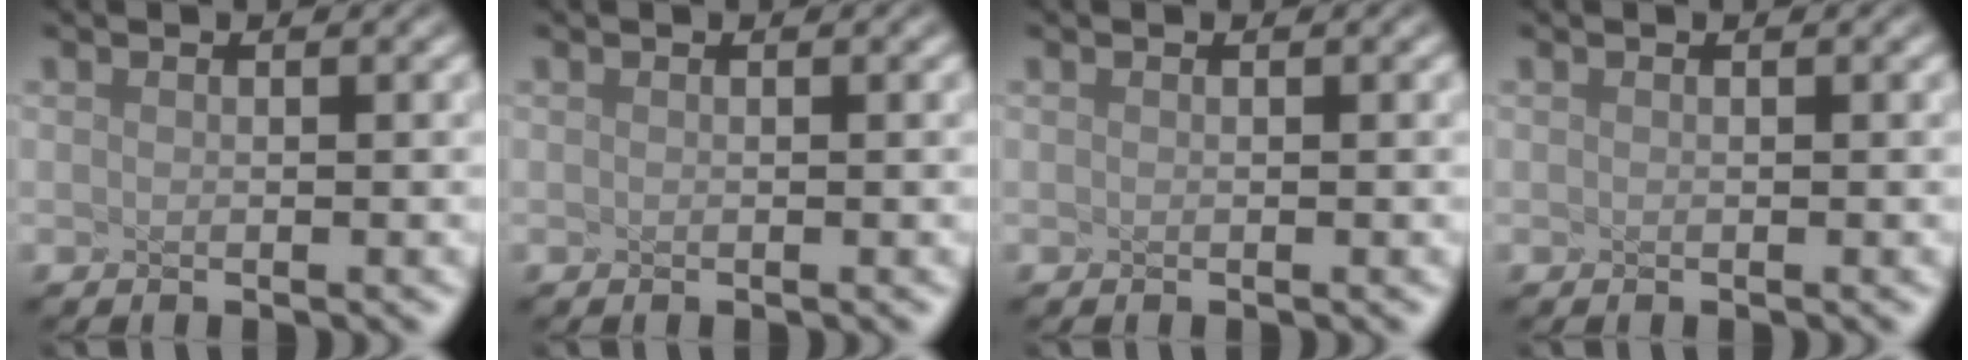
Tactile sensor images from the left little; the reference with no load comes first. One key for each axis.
{"total": 0.0}
{"total": 0.0}
{"total": 0.0}